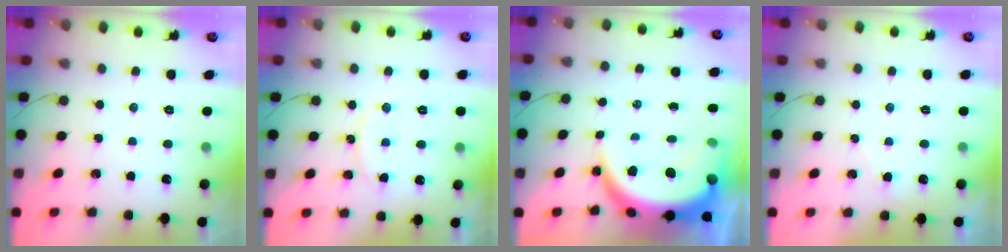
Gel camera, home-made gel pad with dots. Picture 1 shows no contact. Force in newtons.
{"total": 10.2, "press": 10.1, "slide": 0.7}
{"total": 13.2, "press": 13.1, "slide": 1.4}
{"total": 2.7, "press": 2.7, "slide": 0.2}